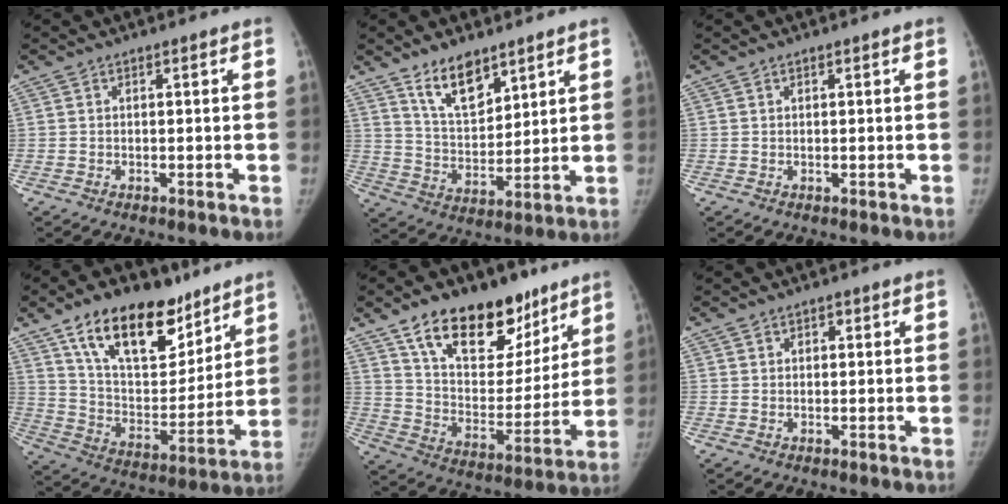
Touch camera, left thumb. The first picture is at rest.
{"total": 10.5, "force": [7.2, 4.9, 5.8], "torque": [-0.075, -0.054, 0.140]}
{"total": 0.0}
{"total": 22.6, "force": [14.4, 11.5, 13.1], "torque": [-0.170, -0.055, 0.249]}
{"total": 23.1, "force": [14.8, 12.5, 12.5], "torque": [-0.146, -0.059, 0.245]}
{"total": 1.6, "force": [0.7, 1.4, 0.4], "torque": [0.009, -0.001, 0.005]}